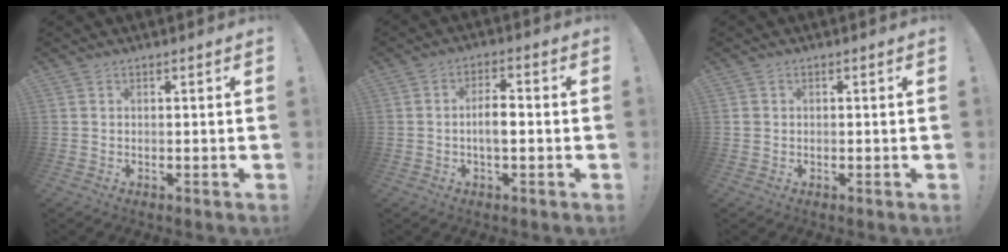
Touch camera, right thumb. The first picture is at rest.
{"total": 5.6, "force": [-0.9, 2.1, 5.0], "torque": [-0.081, 0.002, -0.022]}
{"total": 1.1, "force": [0.1, 1.1, 0.3], "torque": [-0.004, 0.003, 0.001]}